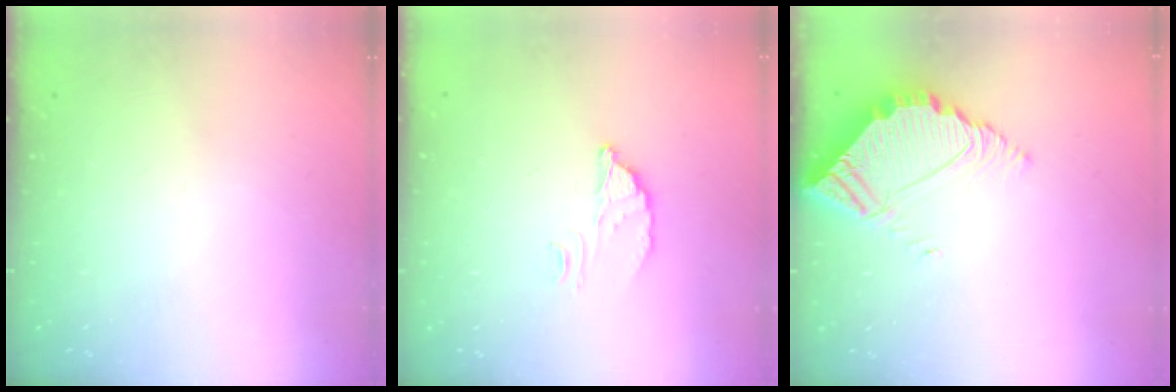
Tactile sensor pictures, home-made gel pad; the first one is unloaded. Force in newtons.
{"total": 2.8, "press": 2.8, "slide": 0.2}
{"total": 6.0, "press": 6.0, "slide": 0.3}